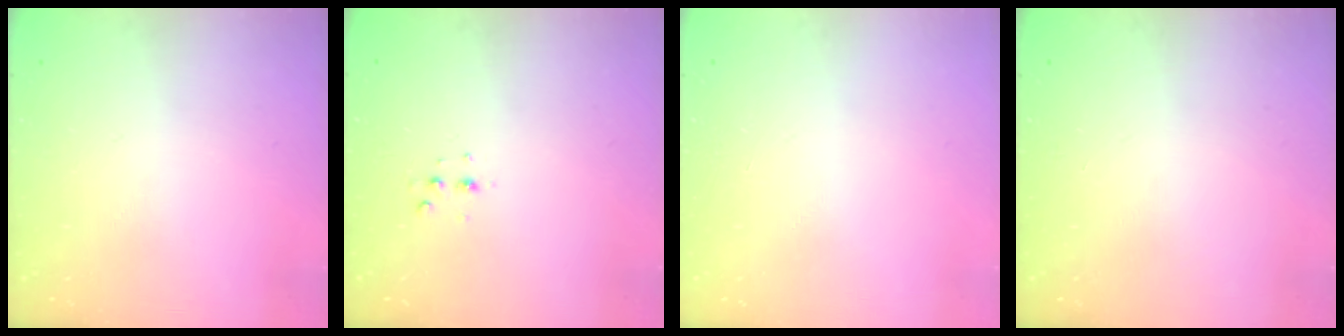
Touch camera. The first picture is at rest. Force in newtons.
{"total": 2.8, "press": 2.8, "slide": 0.7}
{"total": 0.0}
{"total": 0.0}